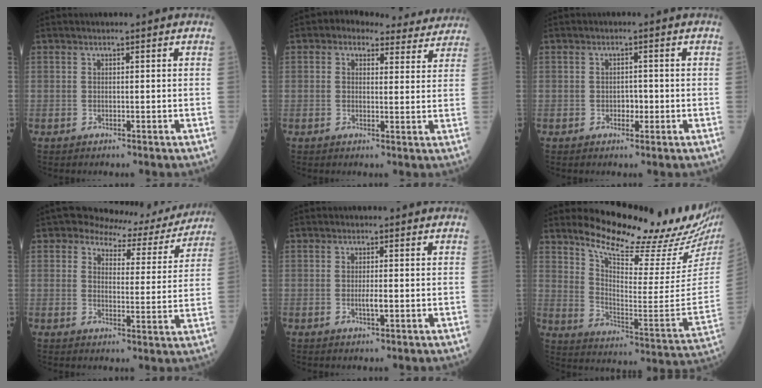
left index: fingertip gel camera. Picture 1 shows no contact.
{"total": 9.6, "force": [8.2, 4.4, 2.1], "torque": [0.001, 0.022, 0.080]}
{"total": 1.7, "force": [-0.6, 1.1, 1.2], "torque": [-0.015, 0.003, -0.009]}
{"total": 10.1, "force": [9.3, 3.6, 1.5], "torque": [-0.011, -0.007, 0.102]}
{"total": 1.8, "force": [-0.4, 0.4, 1.8], "torque": [-0.033, -0.002, -0.007]}
{"total": 21.7, "force": [18.8, 1.9, 10.6], "torque": [-0.171, -0.091, 0.257]}